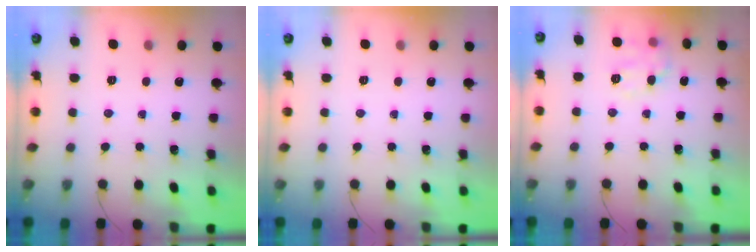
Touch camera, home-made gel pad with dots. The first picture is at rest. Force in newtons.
{"total": 0.0}
{"total": 10.0, "press": 10.0, "slide": 0.2}